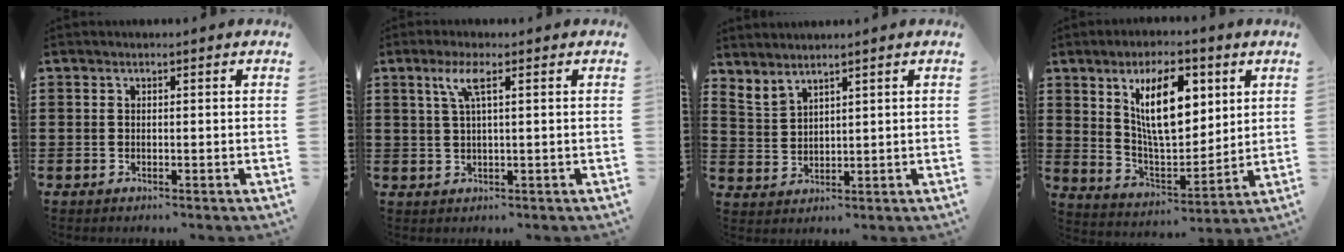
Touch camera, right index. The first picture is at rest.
{"total": 4.0, "force": [1.5, 0.4, 3.7], "torque": [-0.079, 0.006, 0.022]}
{"total": 2.5, "force": [2.5, 0.4, -0.1], "torque": [-0.007, -0.001, 0.049]}
{"total": 12.4, "force": [4.8, 5.4, 10.0], "torque": [-0.172, 0.003, 0.082]}